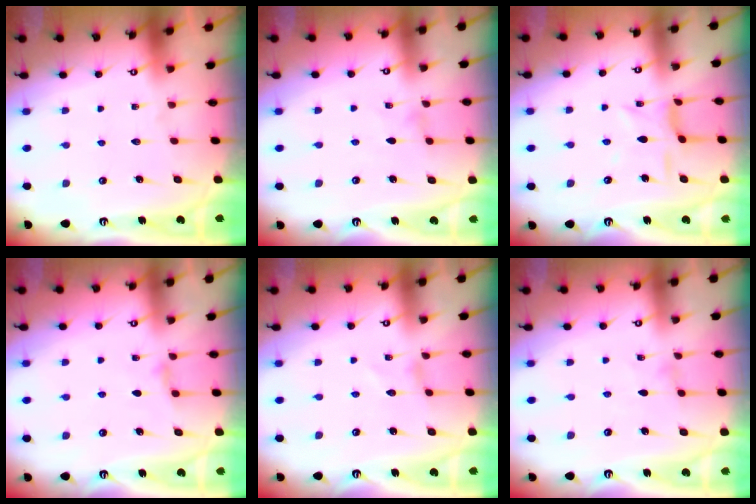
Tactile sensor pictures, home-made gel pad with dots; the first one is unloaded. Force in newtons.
{"total": 0.0}
{"total": 6.1, "press": 6.1, "slide": 0.4}
{"total": 2.4, "press": 2.4, "slide": 0.5}
{"total": 0.0}
{"total": 0.0}